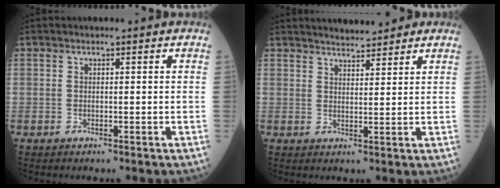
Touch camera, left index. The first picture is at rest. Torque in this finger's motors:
{"motor_torque": [0.17, -0.20, 0.13, 0.02]}